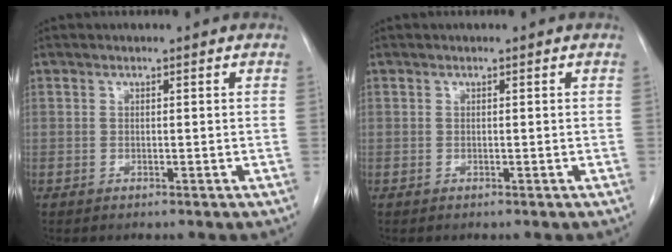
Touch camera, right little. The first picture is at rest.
{"total": 0.0}